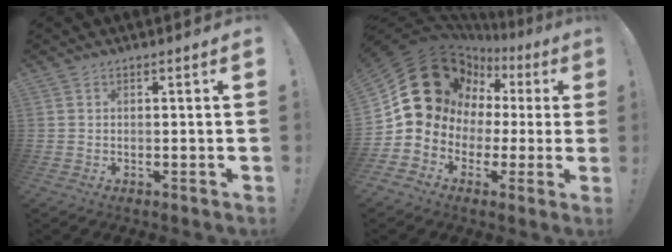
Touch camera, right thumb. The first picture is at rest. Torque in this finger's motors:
{"motor_torque": [0.98, 1.30, 1.30, -0.66, 0.12]}